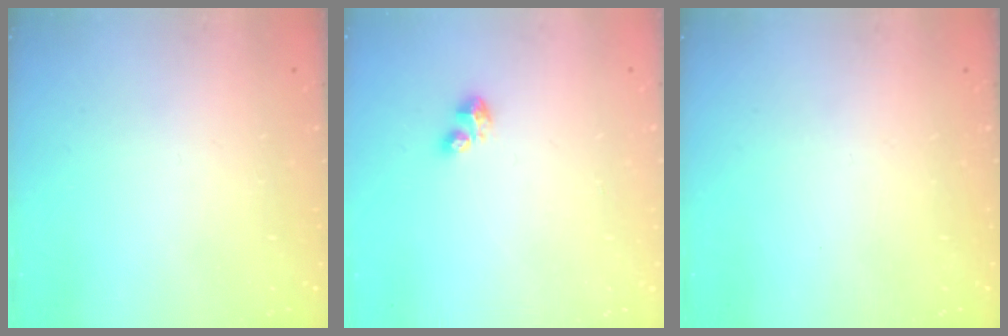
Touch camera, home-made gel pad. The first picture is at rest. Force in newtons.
{"total": 3.1, "press": 3.0, "slide": 0.5}
{"total": 0.0}